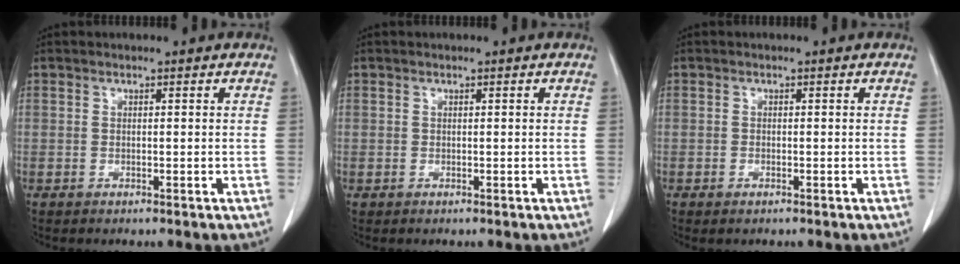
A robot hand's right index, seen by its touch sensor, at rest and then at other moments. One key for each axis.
{"total": 0.0}
{"total": 0.7, "fx": -0.5, "fy": 0.1, "fz": 0.4, "tx": -0.013, "ty": -0.003, "tz": -0.003}